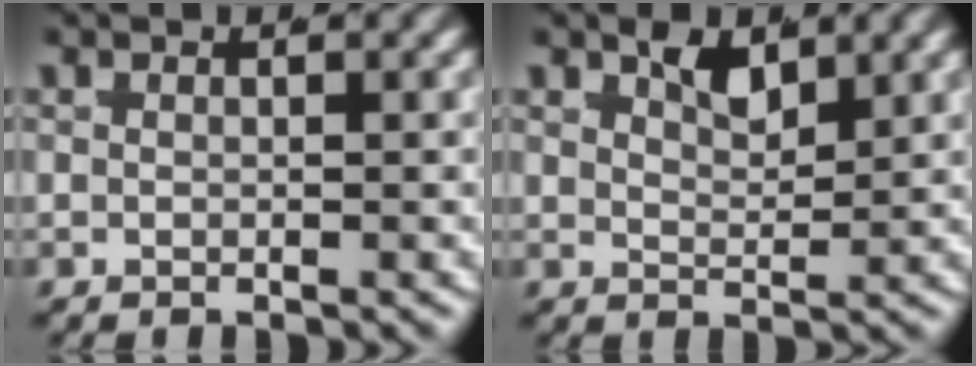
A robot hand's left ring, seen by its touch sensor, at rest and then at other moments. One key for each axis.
{"total": 2.5, "fx": 1.6, "fy": 1.3, "fz": 1.5, "tx": -0.032, "ty": -0.020, "tz": 0.029}